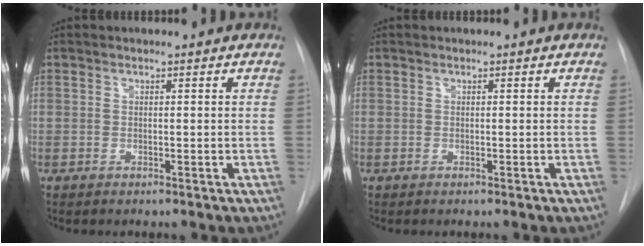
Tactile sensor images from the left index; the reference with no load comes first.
{"total": 0.0}